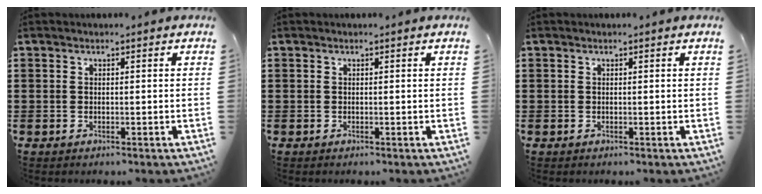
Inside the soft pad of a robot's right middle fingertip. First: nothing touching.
{"total": 0.0}
{"total": 0.0}